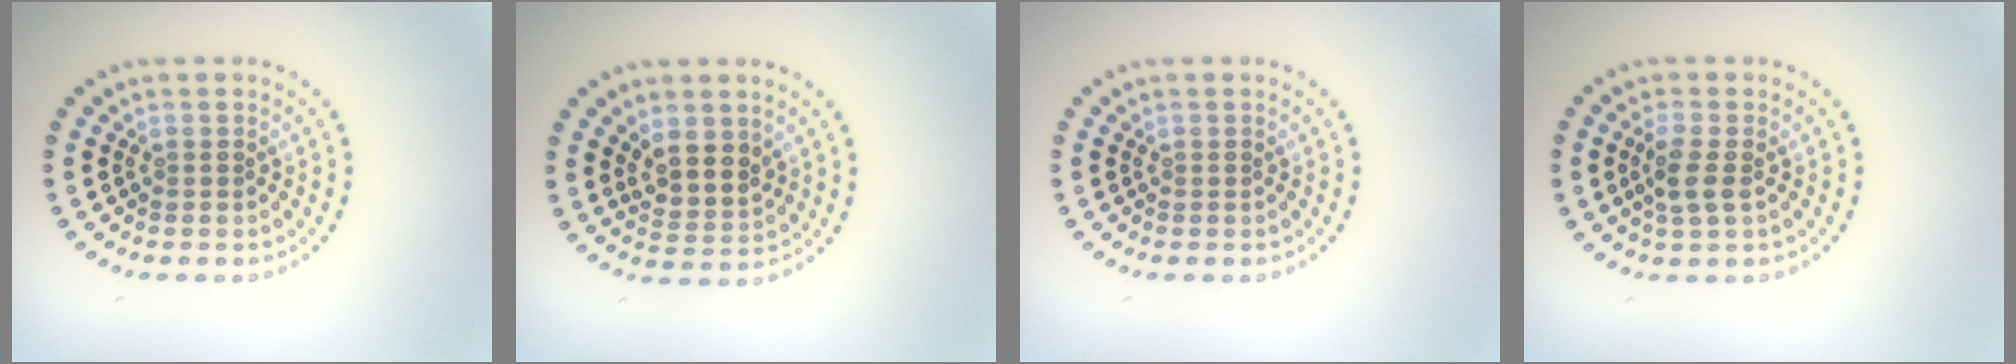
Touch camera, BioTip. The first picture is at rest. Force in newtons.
{"total": 3.0, "press": 2.7, "slide": 1.4}
{"total": 0.0}
{"total": 2.3, "press": 2.1, "slide": 1.0}